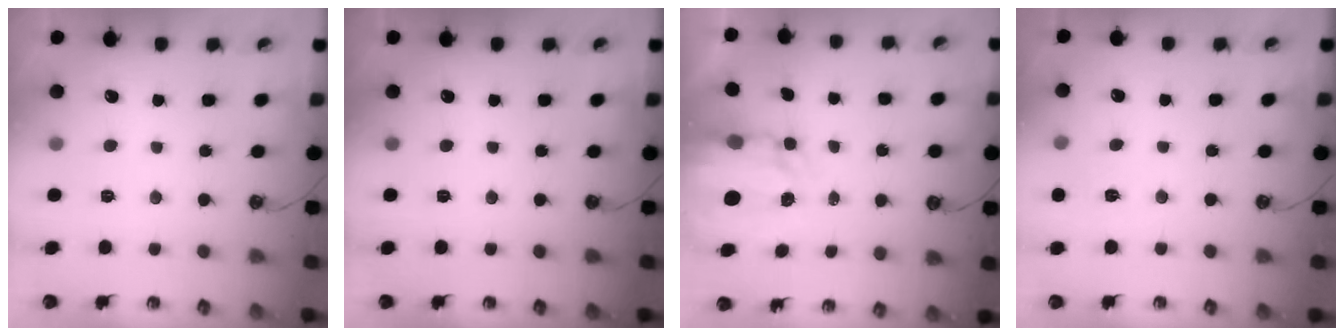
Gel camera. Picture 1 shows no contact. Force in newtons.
{"total": 0.0}
{"total": 4.0, "press": 4.0, "slide": 0.3}
{"total": 4.8, "press": 4.7, "slide": 0.7}